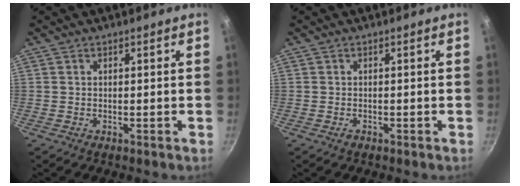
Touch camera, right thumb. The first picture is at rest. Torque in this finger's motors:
{"motor_torque": [-0.40, -0.01, -0.29, 0.17, 0.02]}